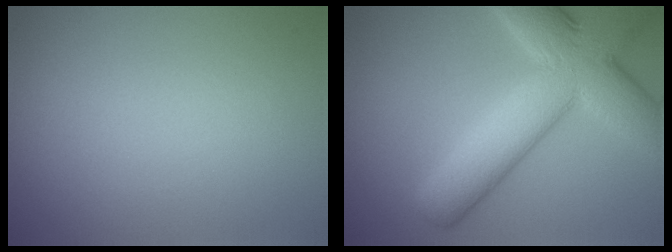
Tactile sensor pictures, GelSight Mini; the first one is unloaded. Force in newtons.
{"total": 9.8, "press": 9.8, "slide": 0.4}